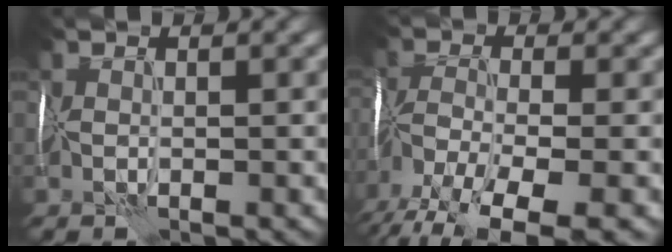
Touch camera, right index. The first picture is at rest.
{"total": 11.2, "force": [-7.8, 3.3, 7.3], "torque": [-0.145, -0.029, -0.130]}